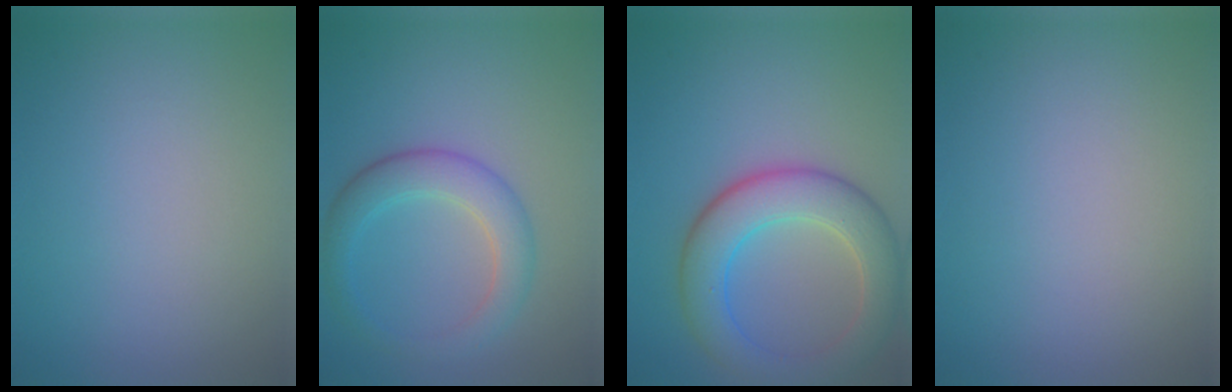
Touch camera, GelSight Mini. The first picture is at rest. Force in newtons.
{"total": 4.0, "press": 4.0, "slide": 0.1}
{"total": 7.0, "press": 6.9, "slide": 0.3}
{"total": 0.0}